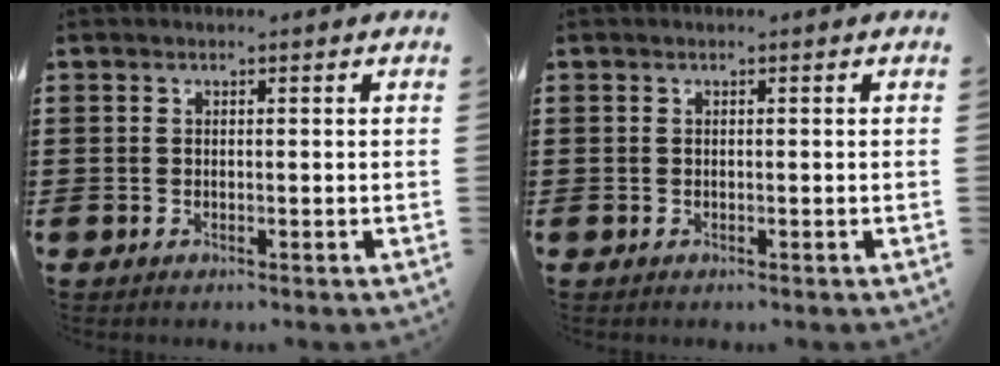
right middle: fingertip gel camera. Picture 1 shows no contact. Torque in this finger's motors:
{"motor_torque": [0.12, -0.02, 0.00, 0.00]}